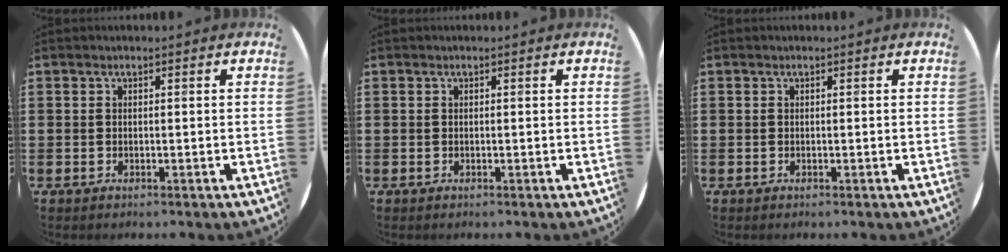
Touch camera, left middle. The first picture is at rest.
{"total": 0.0}
{"total": 0.0}